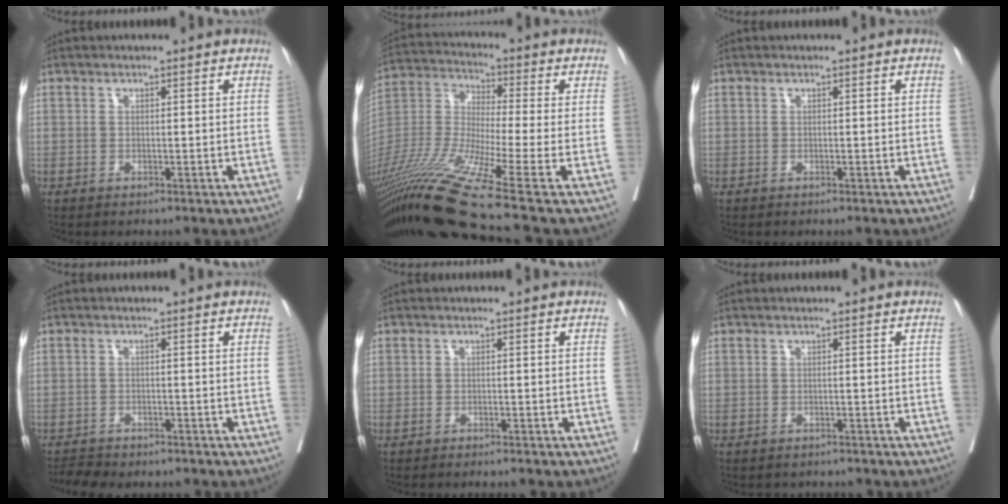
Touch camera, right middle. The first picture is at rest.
{"total": 19.2, "force": [-12.6, -1.5, 14.4], "torque": [-0.328, -0.036, -0.242]}
{"total": 0.0}
{"total": 3.5, "force": [-3.2, 1.1, 0.9], "torque": [-0.015, -0.007, -0.051]}
{"total": 1.2, "force": [-0.9, 0.3, 0.7], "torque": [-0.014, -0.003, -0.011]}
{"total": 1.5, "force": [-1.4, 0.7, 0.2], "torque": [-0.010, -0.001, -0.017]}